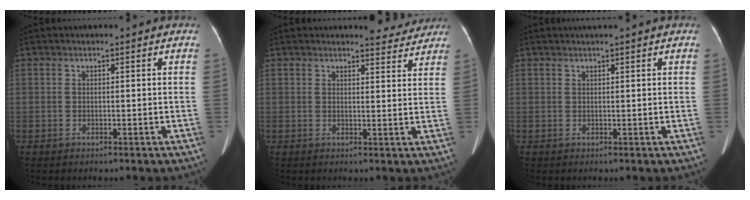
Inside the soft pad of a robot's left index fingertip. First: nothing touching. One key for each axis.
{"total": 4.1, "fx": 4.0, "fy": 0.9, "fz": 0.5, "tx": -0.005, "ty": -0.007, "tz": 0.037}
{"total": 2.2, "fx": 1.7, "fy": -0.3, "fz": 1.3, "tx": -0.013, "ty": 0.024, "tz": 0.031}